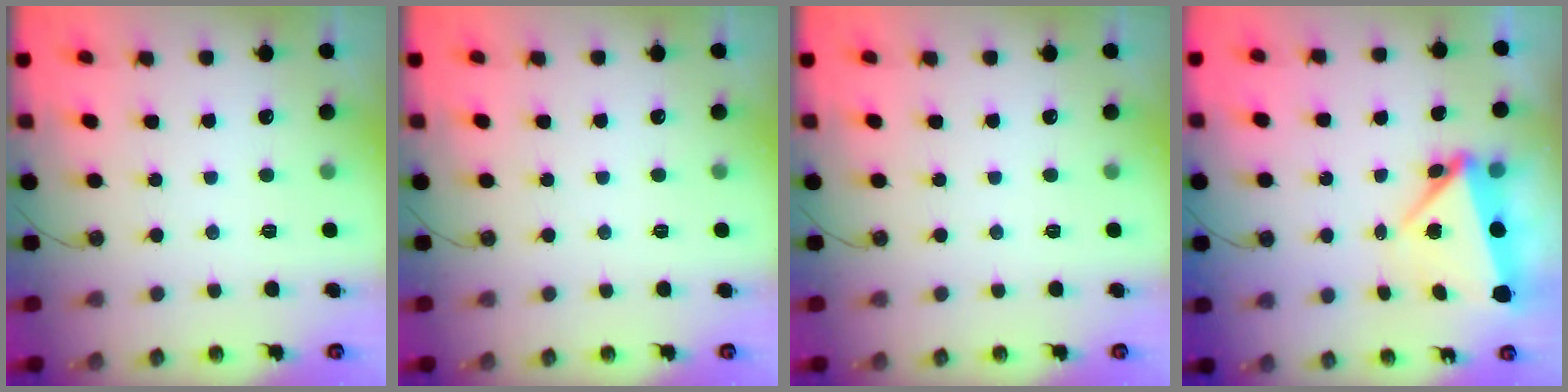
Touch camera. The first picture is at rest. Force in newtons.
{"total": 0.5, "press": 0.5, "slide": 0.2}
{"total": 0.0}
{"total": 6.9, "press": 4.8, "slide": 4.9}